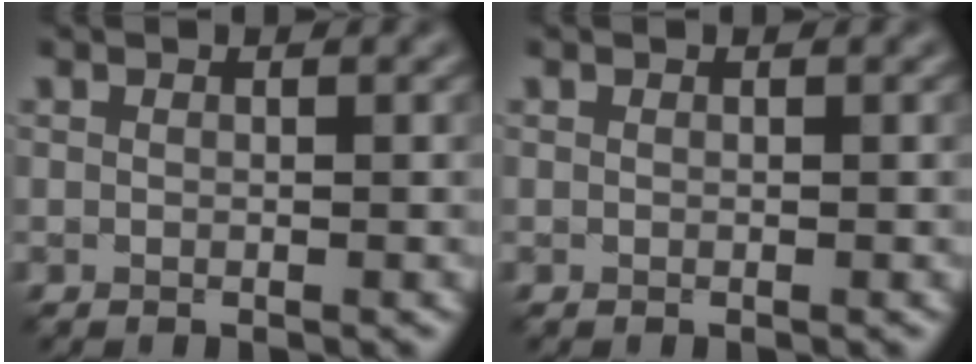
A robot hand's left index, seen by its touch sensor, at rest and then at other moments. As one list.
[{"total": 0.0}]